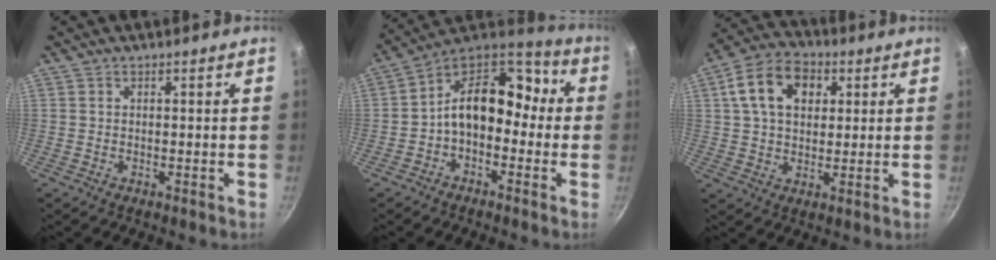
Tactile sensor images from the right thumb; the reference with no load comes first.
{"total": 15.1, "force": [-1.4, 10.5, 10.7], "torque": [-0.137, 0.062, -0.044]}
{"total": 12.9, "force": [3.9, 9.0, 8.4], "torque": [-0.131, 0.012, 0.052]}